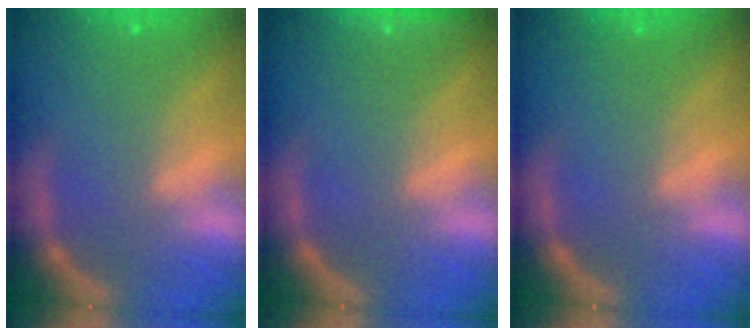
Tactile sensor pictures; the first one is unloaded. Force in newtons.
{"total": 1.9}
{"total": 0.0}